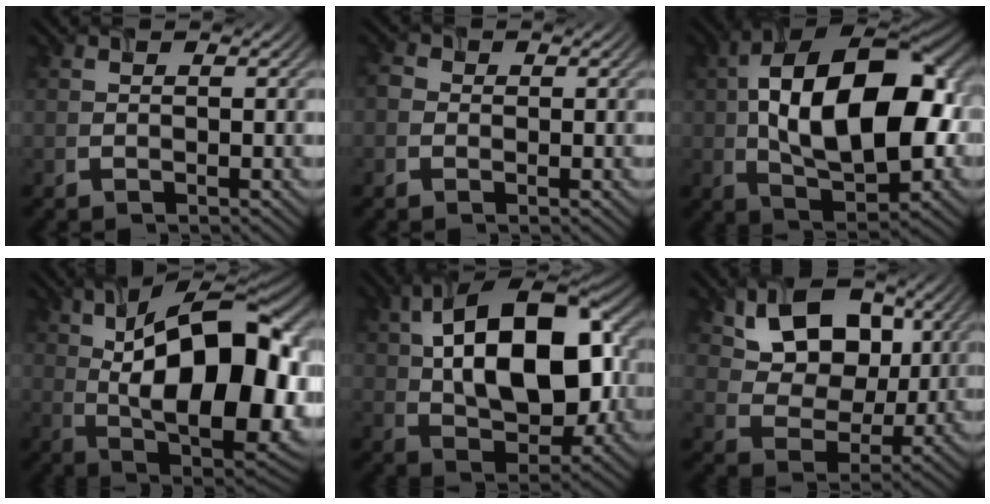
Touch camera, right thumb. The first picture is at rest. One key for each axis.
{"total": 1.6, "fx": -0.3, "fy": 1.5, "fz": 0.5, "tx": -0.012, "ty": 0.000, "tz": -0.012}
{"total": 19.2, "fx": 1.0, "fy": 10.6, "fz": 15.9, "tx": -0.261, "ty": 0.007, "tz": 0.015}
{"total": 20.4, "fx": 2.7, "fy": 9.8, "fz": 17.7, "tx": -0.267, "ty": 0.026, "tz": 0.033}
{"total": 15.9, "fx": 2.2, "fy": 9.2, "fz": 12.7, "tx": -0.200, "ty": 0.019, "tz": 0.034}
{"total": 11.3, "fx": 4.5, "fy": 7.8, "fz": 6.8, "tx": -0.135, "ty": 0.000, "tz": 0.081}